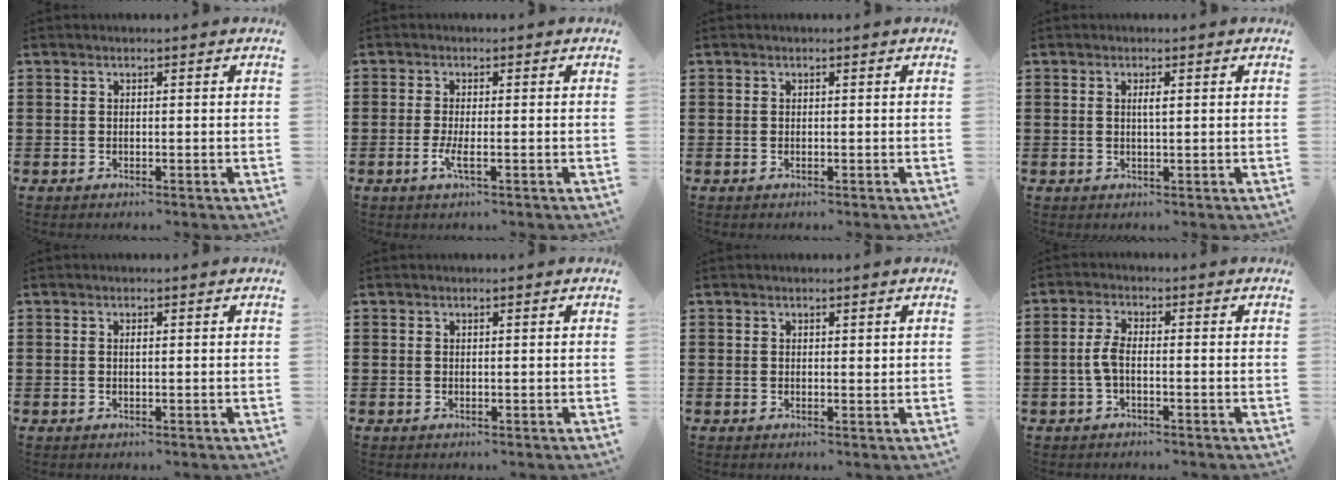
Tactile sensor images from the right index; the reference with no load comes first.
{"total": 2.7, "force": [-0.9, 0.3, 2.5], "torque": [-0.060, -0.011, -0.020]}
{"total": 0.0}
{"total": 1.3, "force": [0.3, 0.2, 1.3], "torque": [-0.025, 0.001, 0.004]}
{"total": 0.6, "force": [0.1, 0.1, 0.5], "torque": [-0.011, -0.002, 0.002]}
{"total": 0.0}
{"total": 0.7, "force": [0.3, 0.4, 0.5], "torque": [-0.010, 0.004, 0.006]}
{"total": 3.1, "force": [-0.8, 1.0, 2.9], "torque": [-0.076, -0.003, -0.022]}